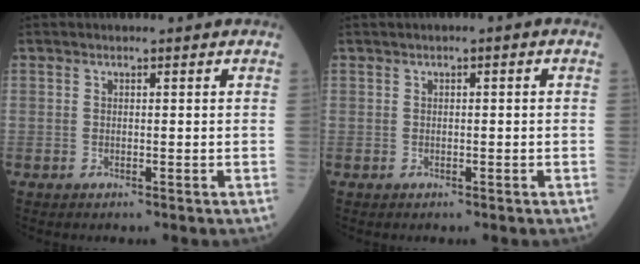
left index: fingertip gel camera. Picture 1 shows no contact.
{"total": 0.7, "force": [0.0, 0.2, 0.6], "torque": [-0.007, 0.004, -0.002]}